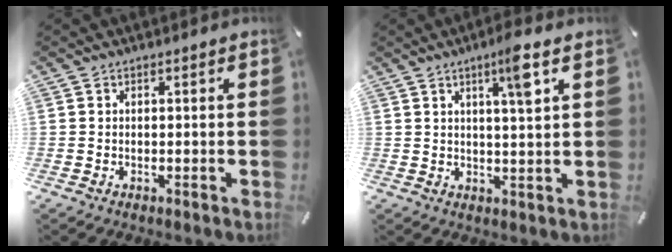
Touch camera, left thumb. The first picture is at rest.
{"total": 6.4, "force": [3.2, 0.2, 5.5], "torque": [-0.090, -0.009, 0.046]}